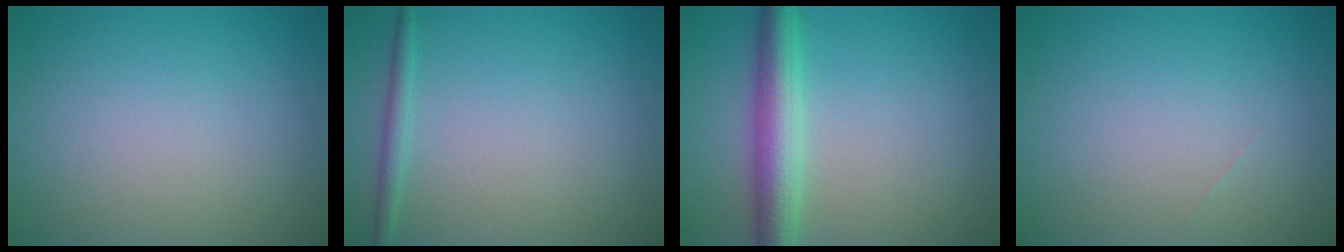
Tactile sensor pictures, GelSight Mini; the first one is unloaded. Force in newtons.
{"total": 1.3, "press": 1.3, "slide": 0.1}
{"total": 4.8, "press": 4.8, "slide": 0.1}
{"total": 0.0}